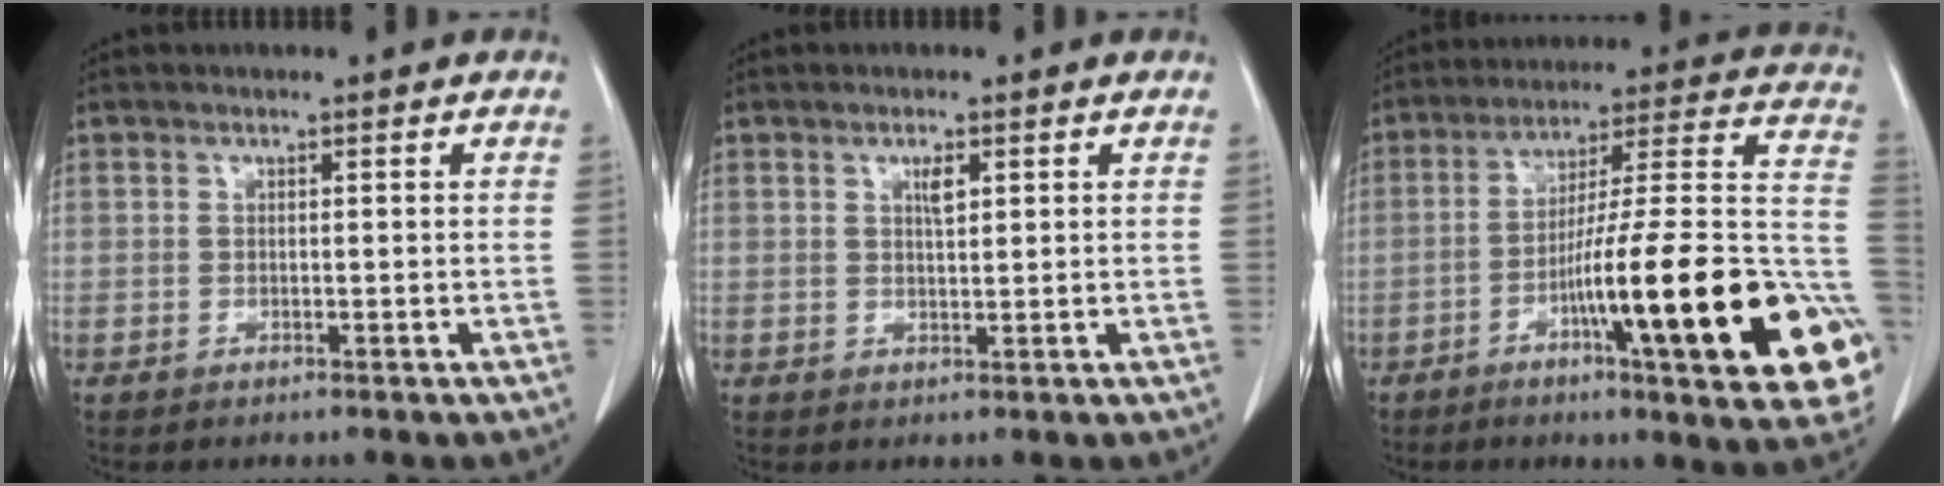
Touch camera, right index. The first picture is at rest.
{"total": 2.0, "force": [0.9, 0.5, 1.7], "torque": [-0.030, -0.002, 0.016]}
{"total": 27.0, "force": [-8.9, 2.5, 25.4], "torque": [-0.270, 0.005, -0.128]}